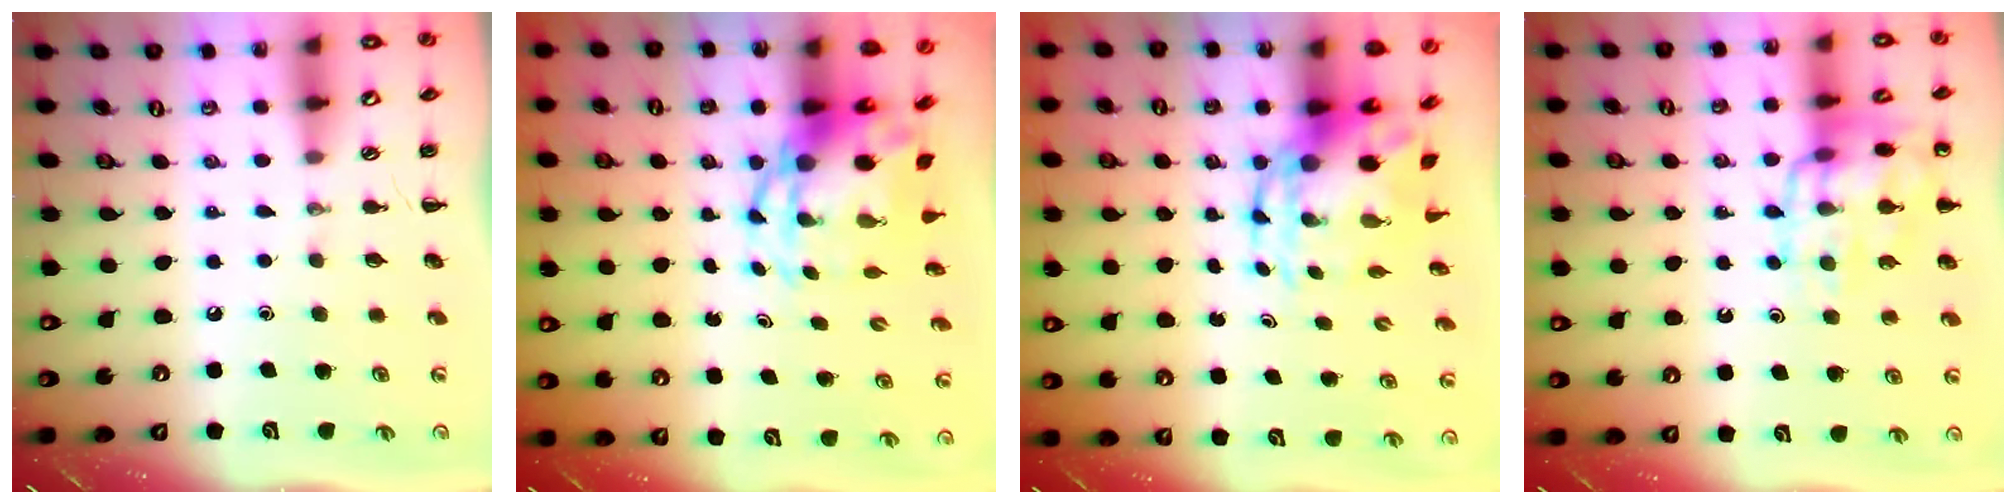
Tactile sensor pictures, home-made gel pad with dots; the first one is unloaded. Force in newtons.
{"total": 6.8, "press": 6.5, "slide": 2.0}
{"total": 7.4, "press": 7.2, "slide": 1.9}
{"total": 15.4, "press": 15.2, "slide": 1.9}